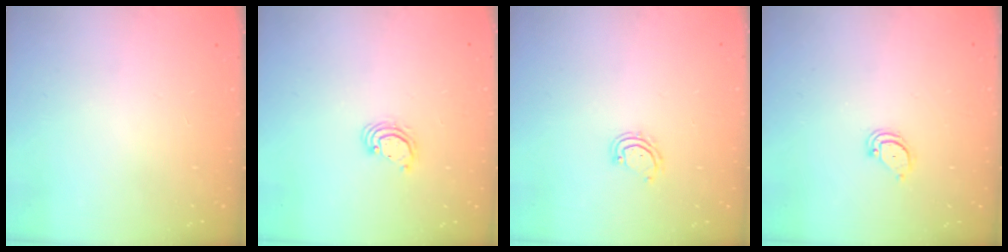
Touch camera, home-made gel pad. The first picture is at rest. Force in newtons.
{"total": 3.1, "press": 3.1, "slide": 0.1}
{"total": 4.1, "press": 4.1, "slide": 0.3}
{"total": 2.6, "press": 2.6, "slide": 0.2}